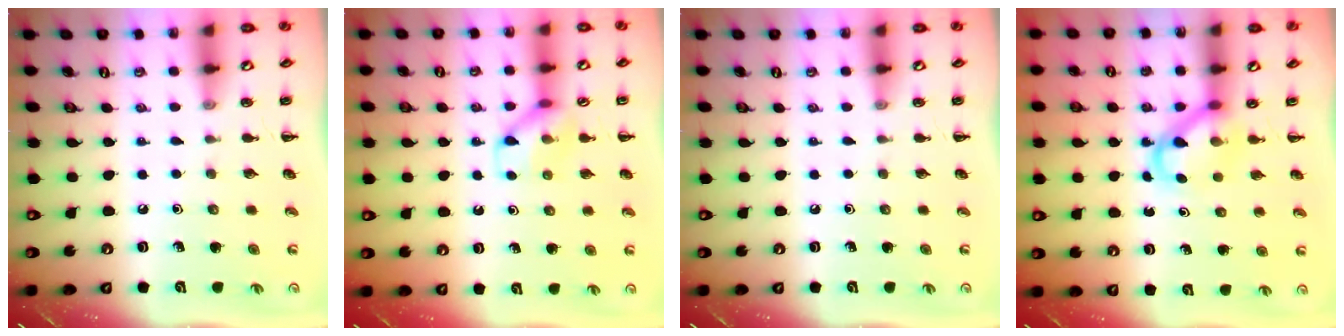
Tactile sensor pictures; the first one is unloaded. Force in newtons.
{"total": 9.6, "press": 9.6, "slide": 0.7}
{"total": 0.0}
{"total": 4.6, "press": 4.6, "slide": 0.6}